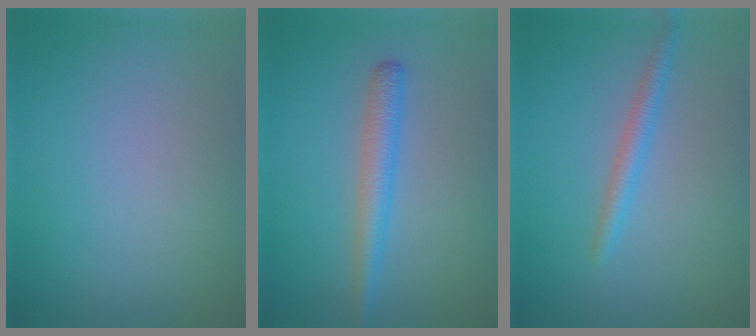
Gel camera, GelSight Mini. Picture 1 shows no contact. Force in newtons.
{"total": 2.6, "press": 2.6, "slide": 0.1}
{"total": 1.8, "press": 1.8, "slide": 0.0}